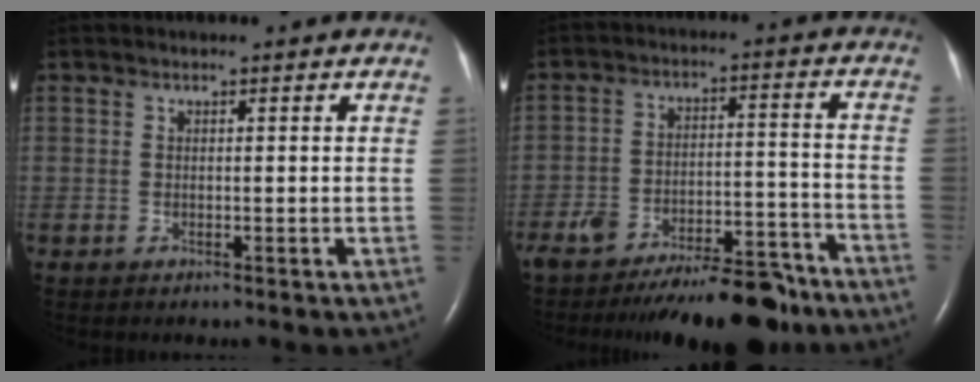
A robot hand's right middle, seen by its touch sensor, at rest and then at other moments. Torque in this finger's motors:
{"motor_torque": [0.19, -0.53, 0.27, 0.15]}